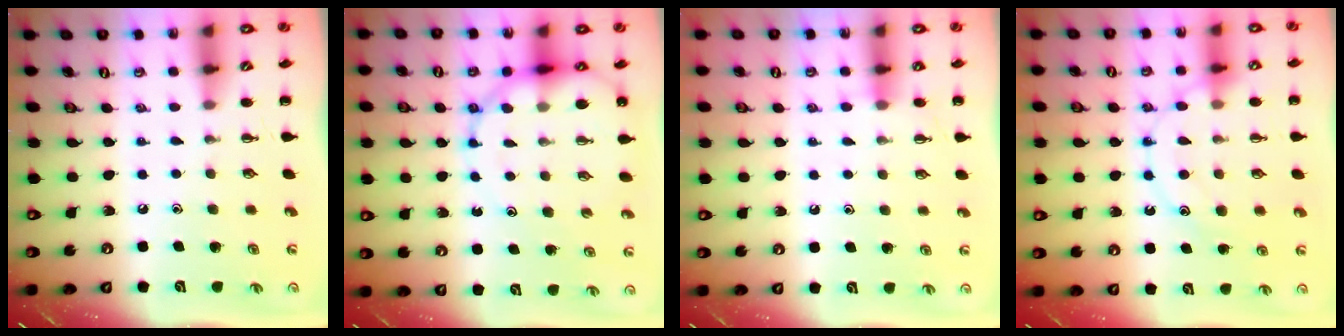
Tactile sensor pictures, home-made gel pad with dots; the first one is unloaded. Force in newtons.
{"total": 14.7, "press": 14.0, "slide": 4.6}
{"total": 5.5, "press": 5.3, "slide": 1.5}
{"total": 13.4, "press": 13.3, "slide": 0.9}